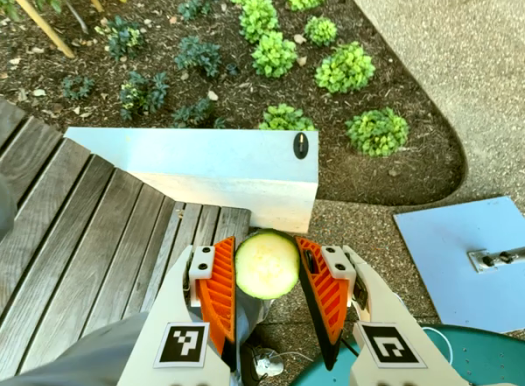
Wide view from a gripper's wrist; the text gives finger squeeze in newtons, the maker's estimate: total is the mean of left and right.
{"total": 8.7, "left": 8.9, "right": 8.4}